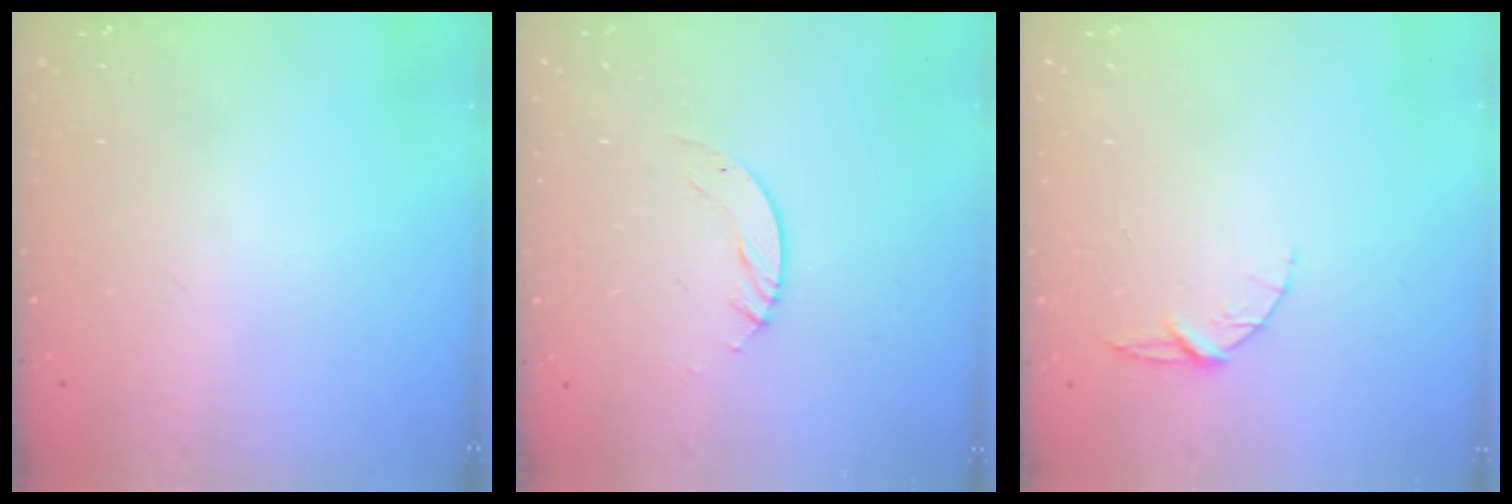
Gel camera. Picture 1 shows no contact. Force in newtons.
{"total": 3.1, "press": 3.1, "slide": 0.3}
{"total": 5.1, "press": 5.1, "slide": 0.4}